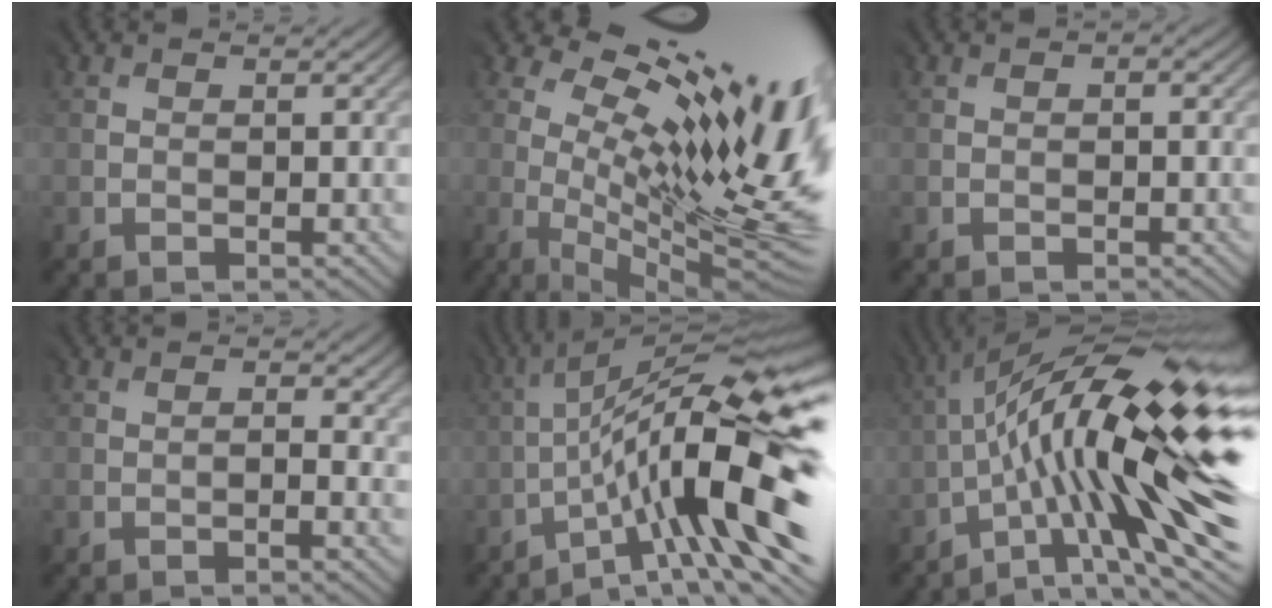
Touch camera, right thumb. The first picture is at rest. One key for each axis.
{"total": 19.0, "fx": 4.9, "fy": 6.1, "fz": 17.3, "tx": -0.257, "ty": 0.010, "tz": 0.102}
{"total": 0.6, "fx": -0.4, "fy": 0.1, "fz": 0.3, "tx": -0.002, "ty": 0.000, "tz": -0.003}
{"total": 1.7, "fx": -0.6, "fy": 0.4, "fz": 1.6, "tx": -0.029, "ty": 0.001, "tz": -0.007}
{"total": 18.5, "fx": -5.4, "fy": 4.3, "fz": 17.2, "tx": -0.265, "ty": 0.002, "tz": -0.078}
{"total": 19.7, "fx": -1.2, "fy": 5.1, "fz": 19.0, "tx": -0.318, "ty": 0.021, "tz": -0.011}